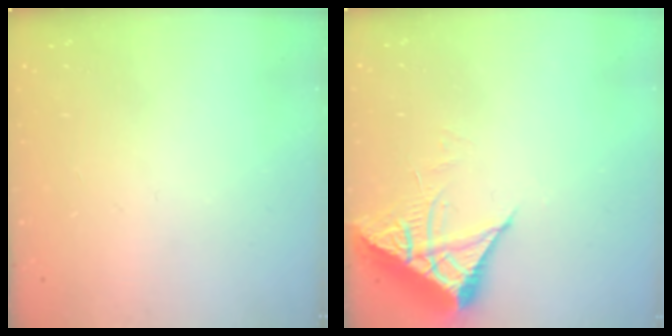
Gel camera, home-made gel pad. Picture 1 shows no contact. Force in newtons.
{"total": 7.0, "press": 7.0, "slide": 0.2}